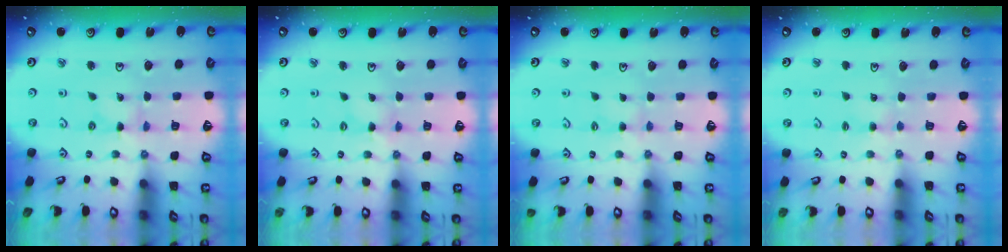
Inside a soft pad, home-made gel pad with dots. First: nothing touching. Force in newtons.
{"total": 0.0}
{"total": 1.9, "press": 1.9, "slide": 0.3}
{"total": 1.7, "press": 1.7, "slide": 0.4}